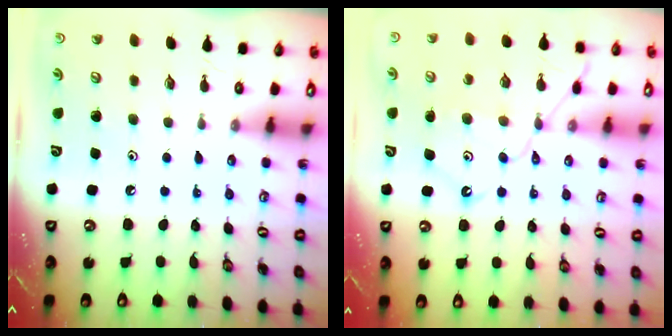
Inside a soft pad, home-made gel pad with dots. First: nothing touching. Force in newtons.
{"total": 11.7, "press": 11.6, "slide": 1.3}